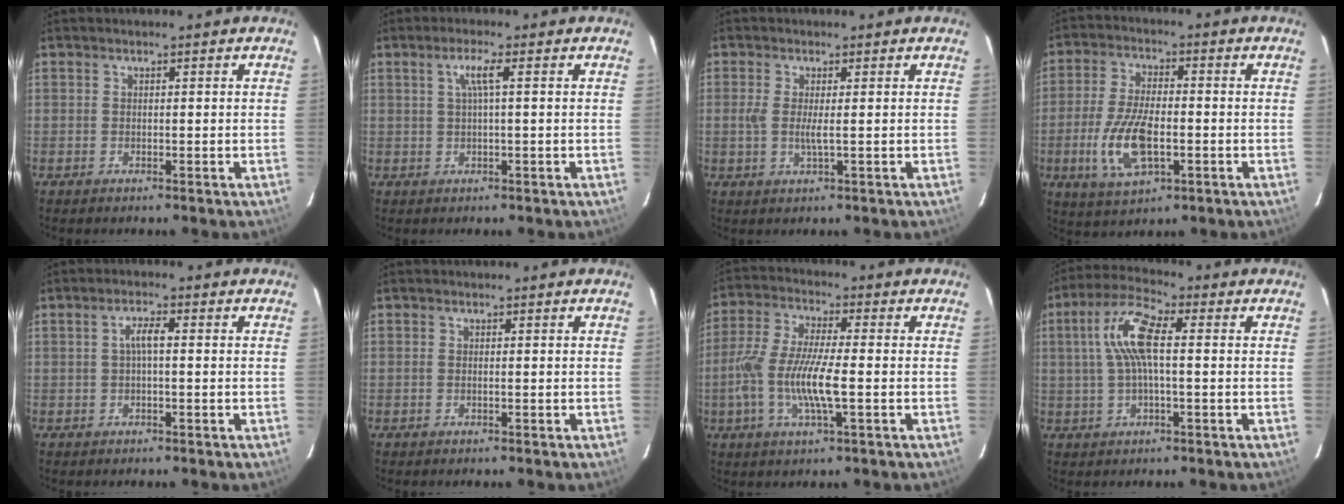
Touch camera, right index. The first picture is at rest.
{"total": 2.9, "force": [0.7, -0.3, 2.8], "torque": [-0.053, 0.003, 0.012]}
{"total": 3.0, "force": [-0.1, 0.2, 3.0], "torque": [-0.064, -0.005, -0.005]}
{"total": 11.9, "force": [-3.1, 5.1, 10.3], "torque": [-0.218, -0.008, -0.054]}
{"total": 2.6, "force": [0.0, 0.5, 2.5], "torque": [-0.050, 0.008, 0.001]}
{"total": 0.6, "force": [-0.2, -0.1, 0.6], "torque": [-0.011, 0.001, -0.004]}
{"total": 11.8, "force": [-2.5, 2.4, 11.3], "torque": [-0.235, -0.005, -0.053]}
{"total": 9.5, "force": [1.1, 2.8, 9.0], "torque": [-0.182, 0.018, 0.021]}